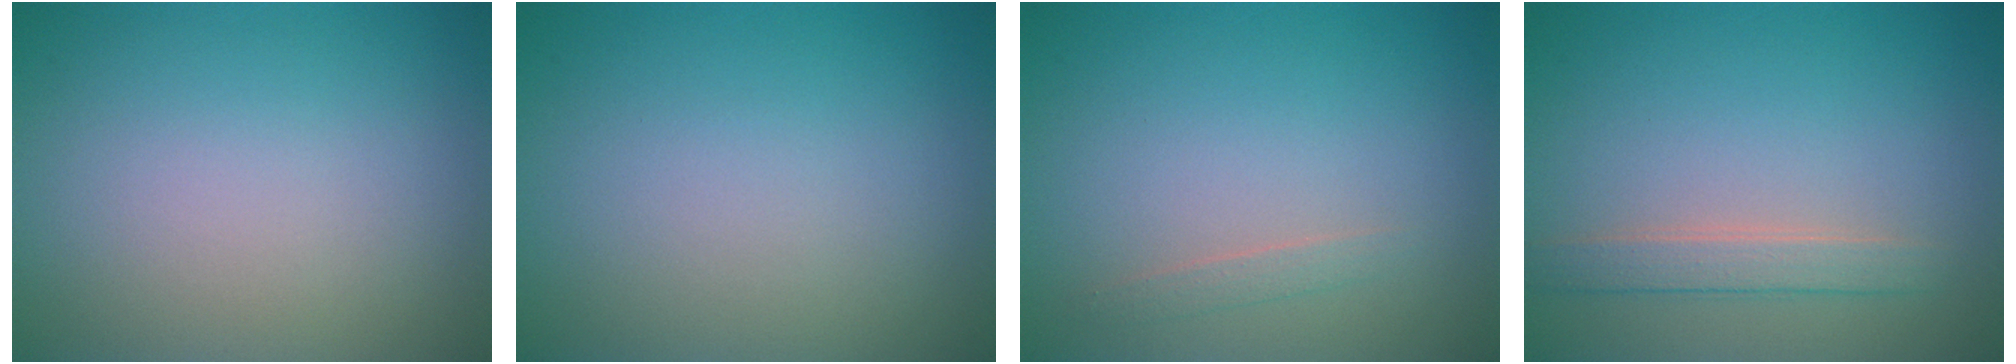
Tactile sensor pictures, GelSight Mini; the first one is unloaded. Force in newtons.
{"total": 0.0}
{"total": 0.8, "press": 0.8, "slide": 0.1}
{"total": 2.2, "press": 2.2, "slide": 0.1}